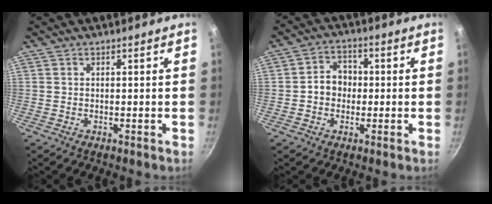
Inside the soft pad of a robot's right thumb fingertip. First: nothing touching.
{"total": 5.9, "force": [-0.5, 5.0, 3.1], "torque": [-0.017, 0.016, -0.016]}